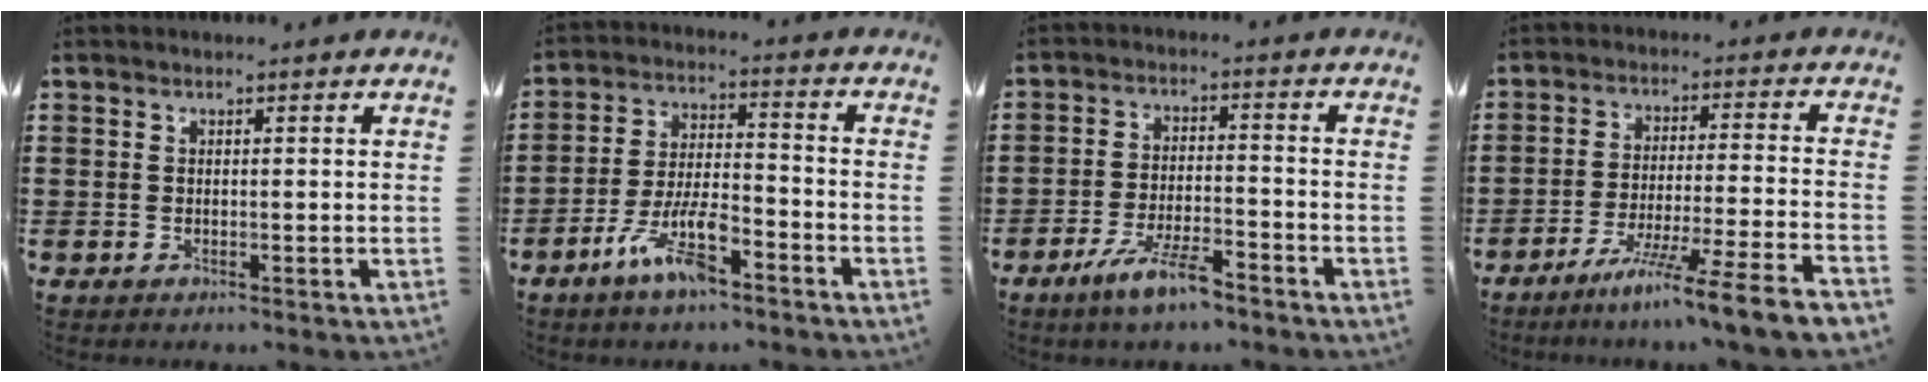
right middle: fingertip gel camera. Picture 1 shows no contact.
{"total": 9.0, "force": [-5.5, 2.7, 6.7], "torque": [-0.143, 0.002, -0.103]}
{"total": 6.6, "force": [-4.9, 1.2, 4.2], "torque": [-0.092, -0.005, -0.093]}
{"total": 8.3, "force": [-6.8, -1.5, 4.4], "torque": [-0.072, -0.015, -0.134]}